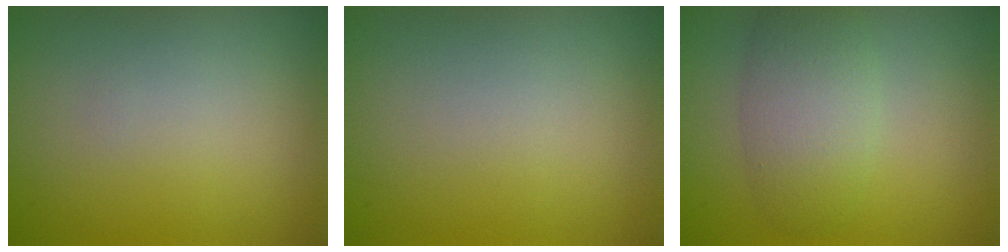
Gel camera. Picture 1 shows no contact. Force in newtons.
{"total": 0.0}
{"total": 4.2, "press": 4.2, "slide": 0.2}